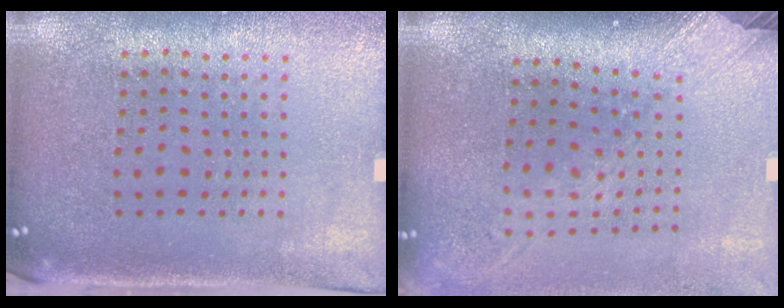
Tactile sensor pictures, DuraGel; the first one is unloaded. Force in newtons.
{"total": 2.5, "press": 1.9, "slide": 1.7}